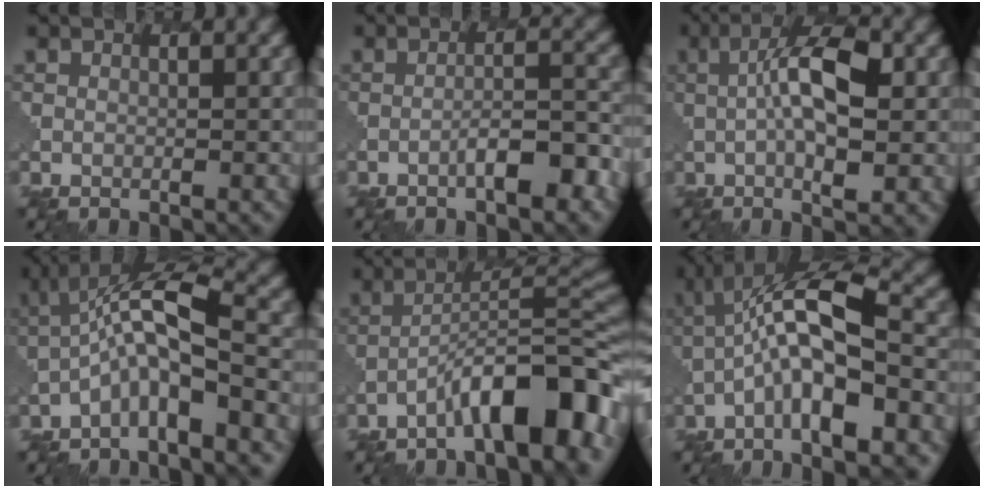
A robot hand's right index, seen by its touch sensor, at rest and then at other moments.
{"total": 3.5, "force": [-2.0, 0.7, 2.8], "torque": [-0.047, 0.013, -0.031]}
{"total": 7.0, "force": [0.5, 2.0, 6.7], "torque": [-0.116, 0.004, 0.009]}
{"total": 5.9, "force": [-2.4, 1.2, 5.3], "torque": [-0.099, 0.020, -0.049]}
{"total": 9.6, "force": [-5.6, 2.2, 7.4], "torque": [-0.111, 0.023, -0.086]}
{"total": 9.5, "force": [-2.2, 2.4, 8.9], "torque": [-0.159, 0.020, -0.035]}